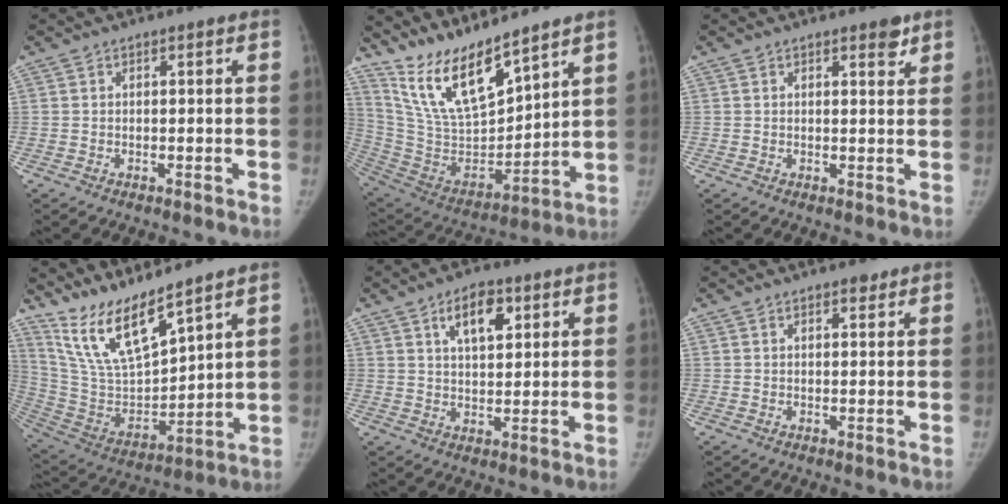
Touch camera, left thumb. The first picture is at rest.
{"total": 16.7, "force": [13.5, 4.0, 9.0], "torque": [-0.142, -0.080, 0.274]}
{"total": 2.3, "force": [1.6, 0.9, 1.3], "torque": [-0.008, -0.010, 0.021]}
{"total": 14.8, "force": [12.0, 2.9, 8.1], "torque": [-0.139, -0.070, 0.251]}
{"total": 7.8, "force": [3.8, 3.9, 5.6], "torque": [-0.069, -0.016, 0.061]}
{"total": 1.5, "force": [1.2, 0.7, 0.7], "torque": [-0.003, -0.007, 0.016]}